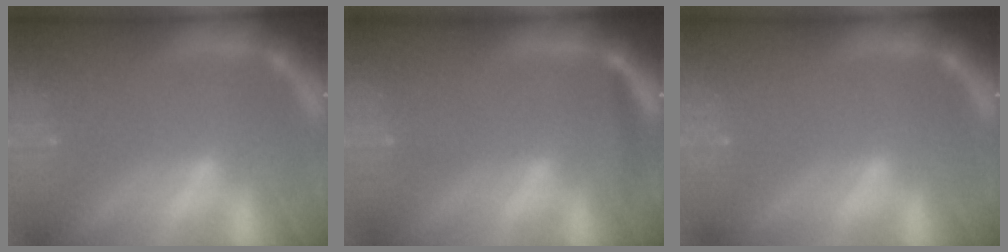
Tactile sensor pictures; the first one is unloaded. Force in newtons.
{"total": 1.4}
{"total": 0.0}